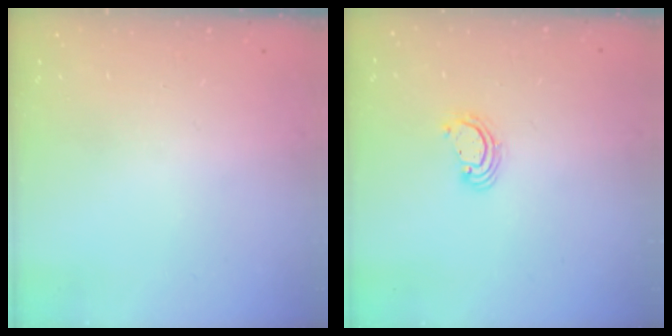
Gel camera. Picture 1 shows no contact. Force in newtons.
{"total": 2.6, "press": 2.6, "slide": 0.1}